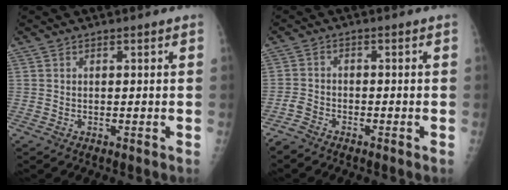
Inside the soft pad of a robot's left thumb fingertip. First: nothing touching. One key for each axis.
{"total": 2.5, "fx": -2.4, "fy": 0.8, "fz": 0.3, "tx": -0.012, "ty": 0.003, "tz": -0.053}